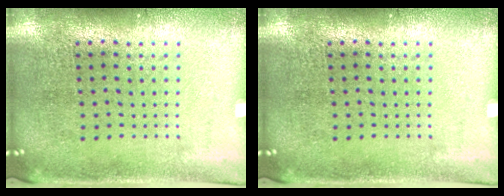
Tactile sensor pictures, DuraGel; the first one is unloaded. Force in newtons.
{"total": 0.0}